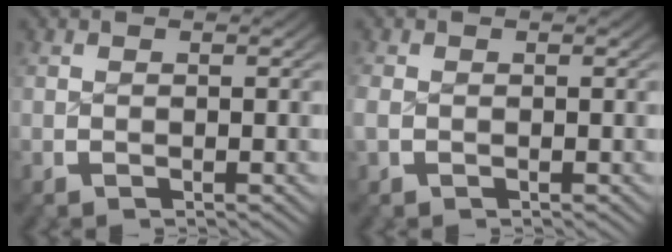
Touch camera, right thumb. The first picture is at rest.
{"total": 1.4, "force": [-0.2, 1.2, 0.7], "torque": [-0.027, -0.004, -0.002]}